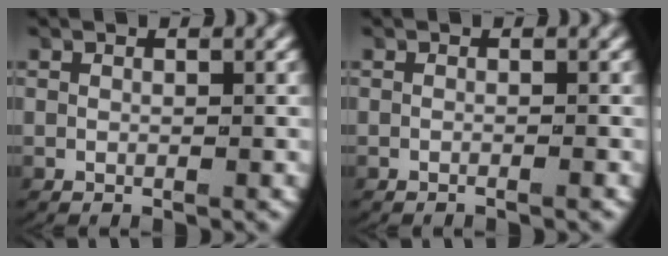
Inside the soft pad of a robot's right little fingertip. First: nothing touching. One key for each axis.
{"total": 0.6, "fx": -0.5, "fy": 0.0, "fz": 0.2, "tx": -0.004, "ty": 0.004, "tz": -0.012}